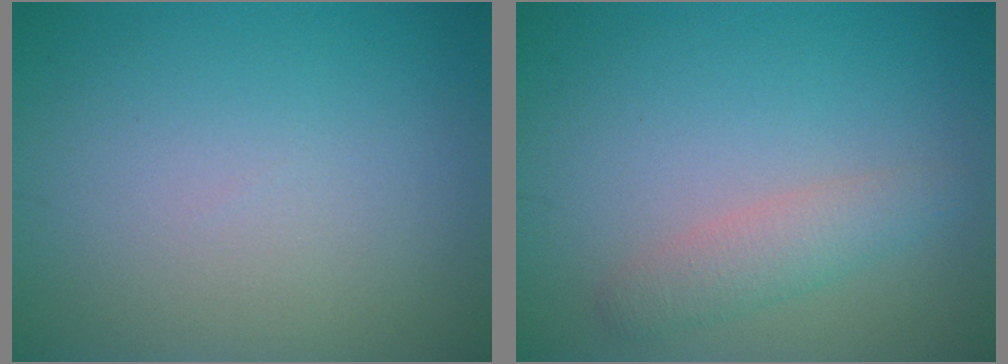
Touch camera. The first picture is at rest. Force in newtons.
{"total": 2.4, "press": 2.3, "slide": 0.1}